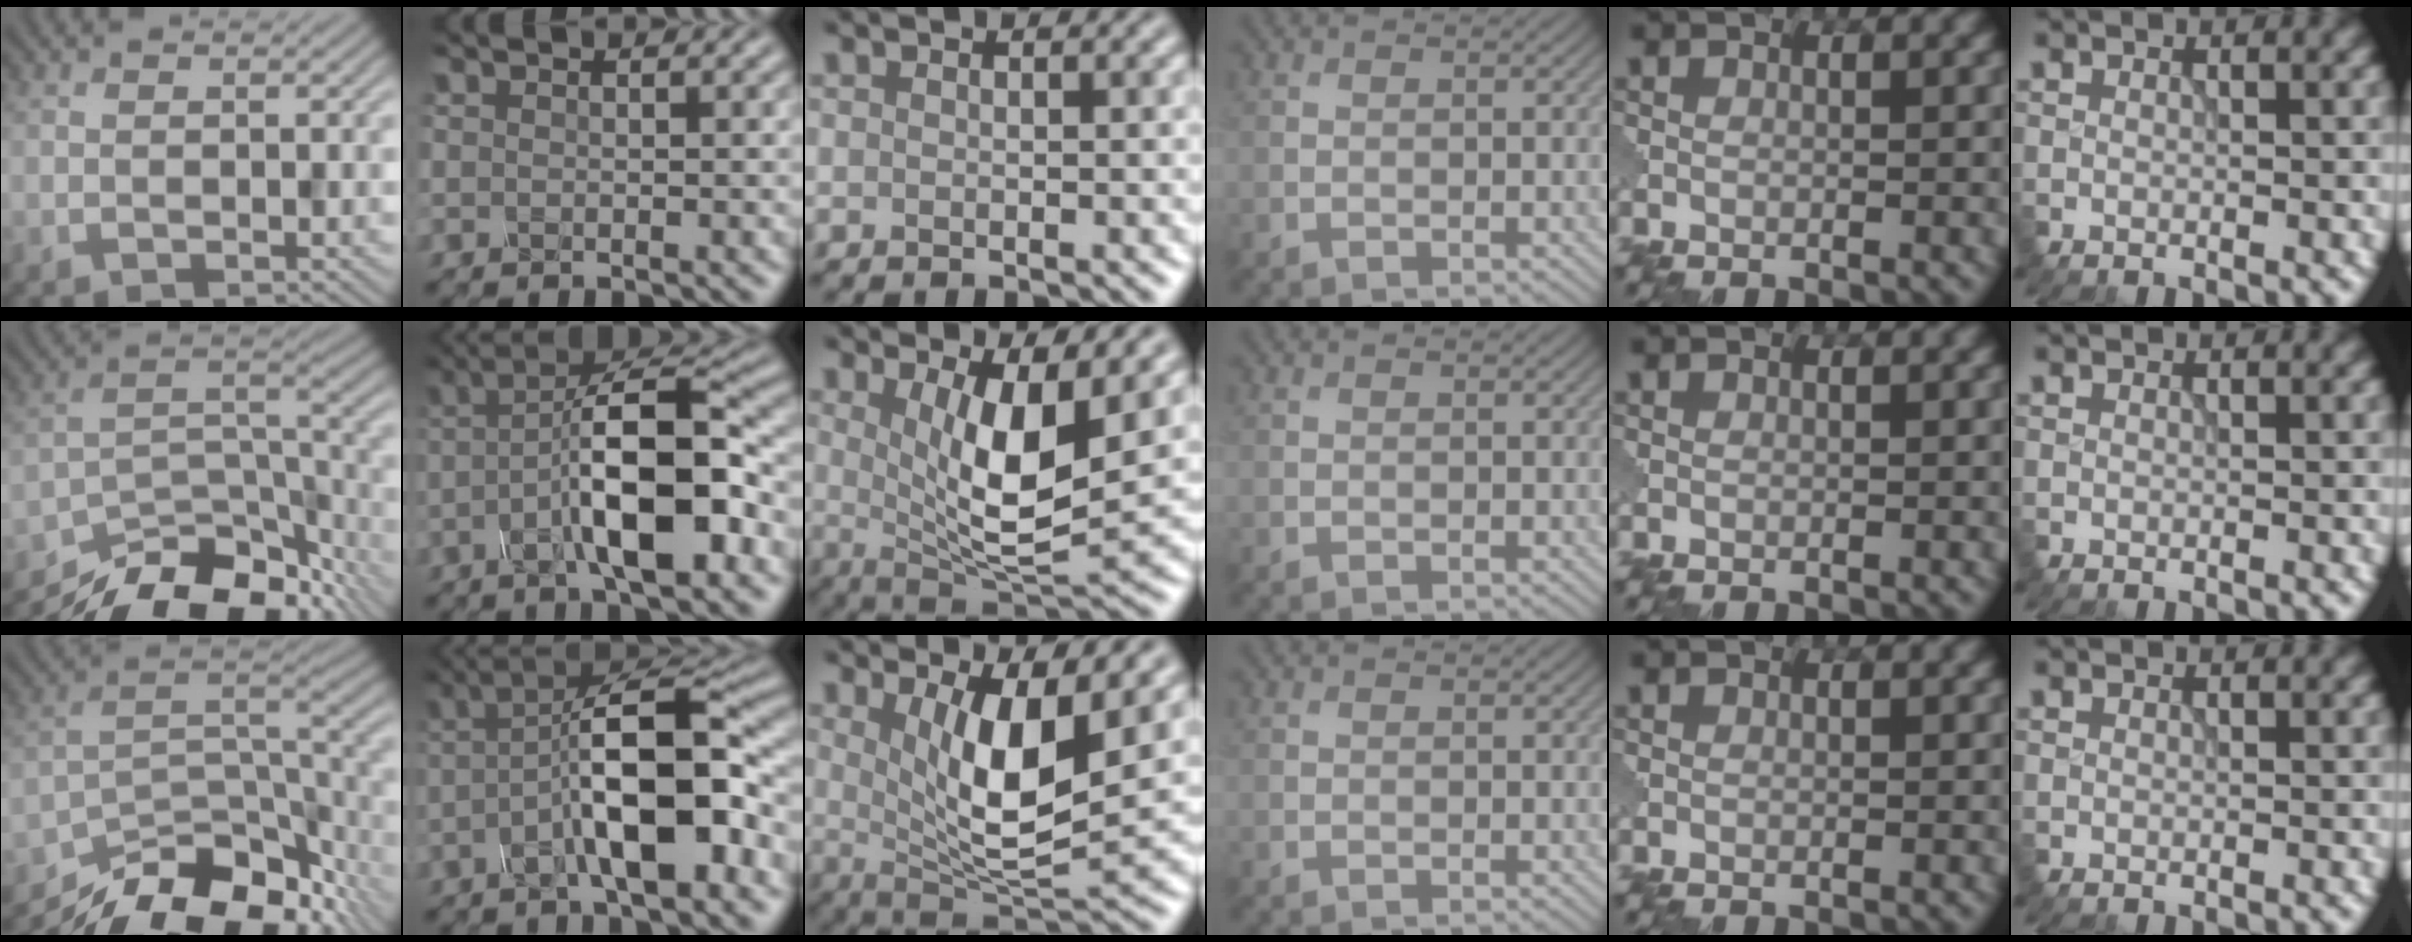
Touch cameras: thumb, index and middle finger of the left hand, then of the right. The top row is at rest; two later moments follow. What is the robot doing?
{"motion": "disassemble", "object": "glue stick"}